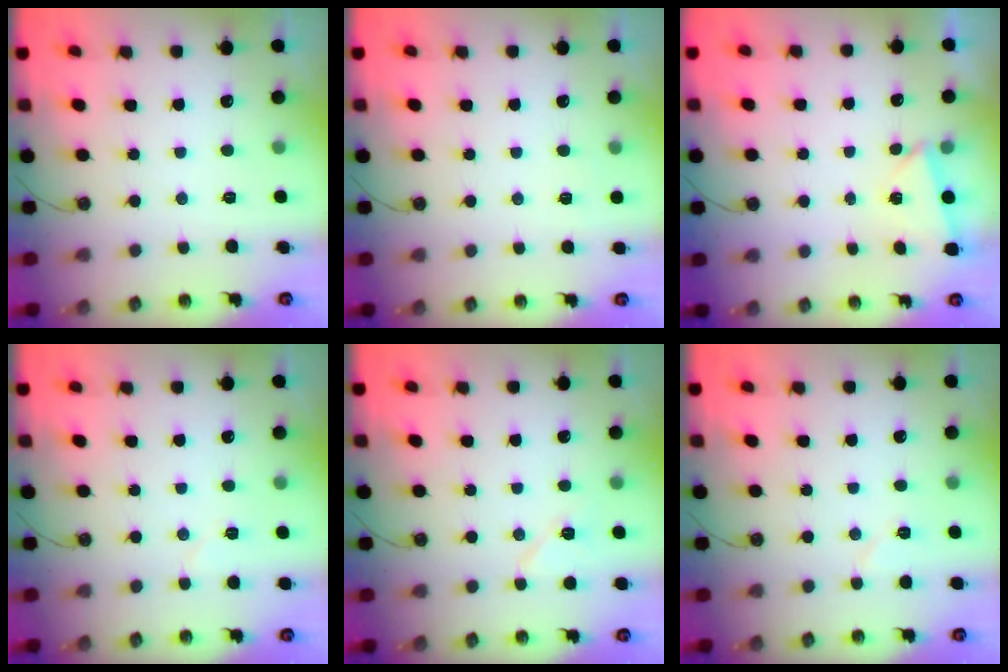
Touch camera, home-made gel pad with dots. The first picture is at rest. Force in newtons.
{"total": 3.5, "press": 3.5, "slide": 0.7}
{"total": 2.5, "press": 2.4, "slide": 0.9}
{"total": 3.9, "press": 3.6, "slide": 1.4}
{"total": 7.2, "press": 7.0, "slide": 1.8}
{"total": 5.3, "press": 4.6, "slide": 2.6}